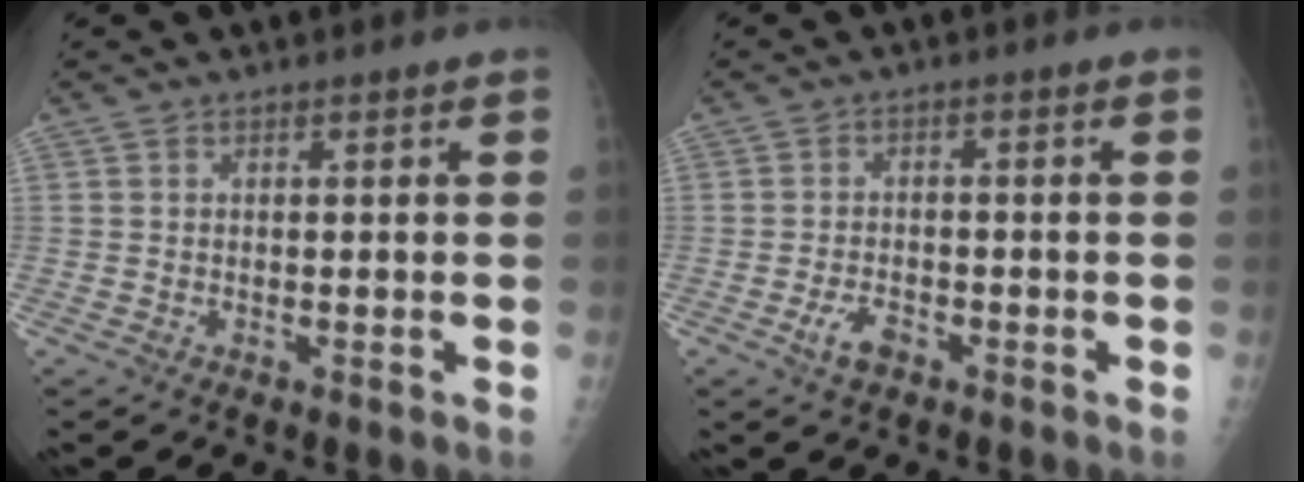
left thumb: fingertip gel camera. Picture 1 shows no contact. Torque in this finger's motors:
{"motor_torque": [-0.05, 0.05, 0.19, 0.09, 0.02]}